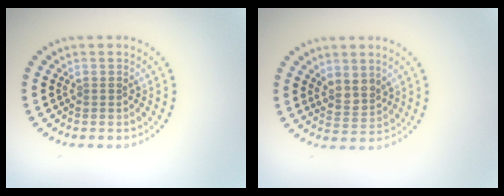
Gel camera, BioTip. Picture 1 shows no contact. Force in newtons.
{"total": 2.1, "press": 1.8, "slide": 1.1}